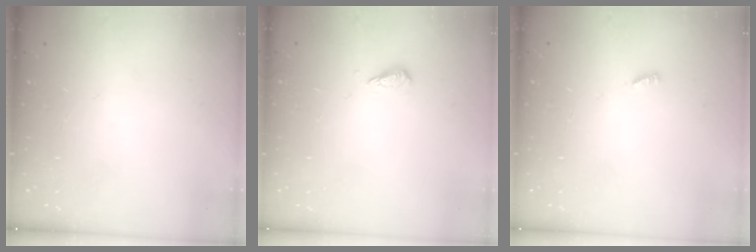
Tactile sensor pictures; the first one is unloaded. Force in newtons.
{"total": 2.7, "press": 2.6, "slide": 0.4}
{"total": 1.9, "press": 1.9, "slide": 0.3}